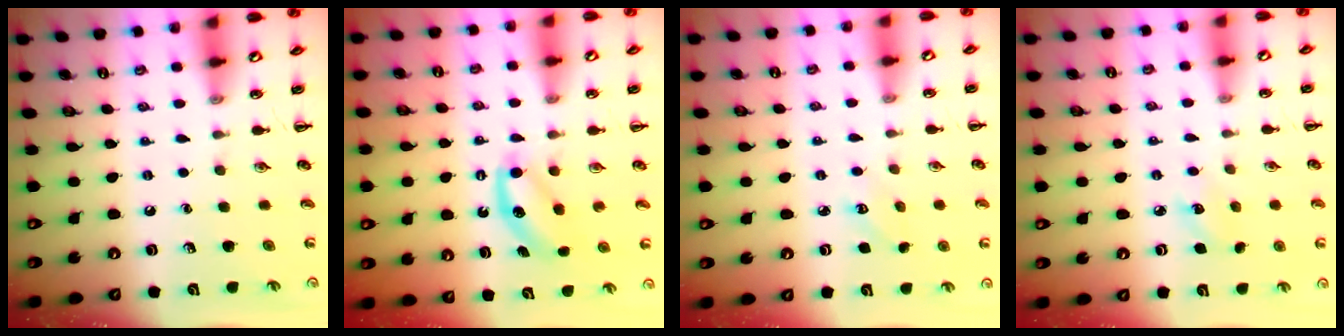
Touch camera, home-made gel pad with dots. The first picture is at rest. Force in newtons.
{"total": 4.8, "press": 4.6, "slide": 1.4}
{"total": 2.1, "press": 2.0, "slide": 0.6}
{"total": 4.5, "press": 4.3, "slide": 1.2}